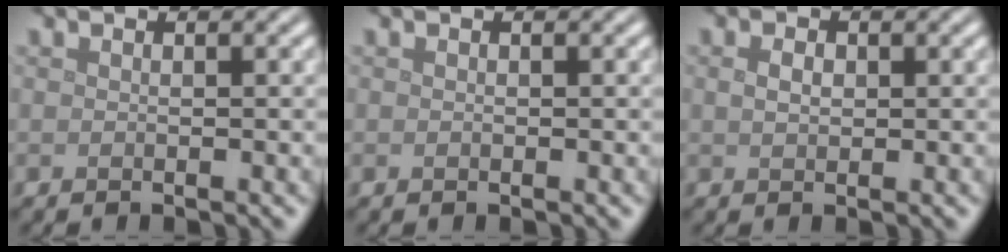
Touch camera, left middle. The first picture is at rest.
{"total": 0.0}
{"total": 1.4, "force": [0.2, 1.0, 1.0], "torque": [-0.021, 0.001, 0.005]}